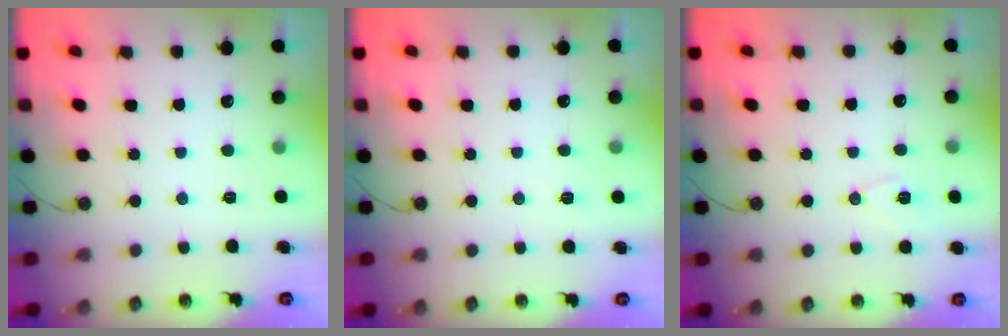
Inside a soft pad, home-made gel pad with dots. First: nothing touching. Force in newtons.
{"total": 2.0, "press": 0.8, "slide": 1.8}
{"total": 8.1, "press": 7.3, "slide": 3.4}